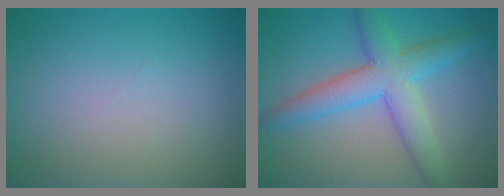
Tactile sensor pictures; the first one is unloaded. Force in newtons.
{"total": 5.9, "press": 5.9, "slide": 0.2}